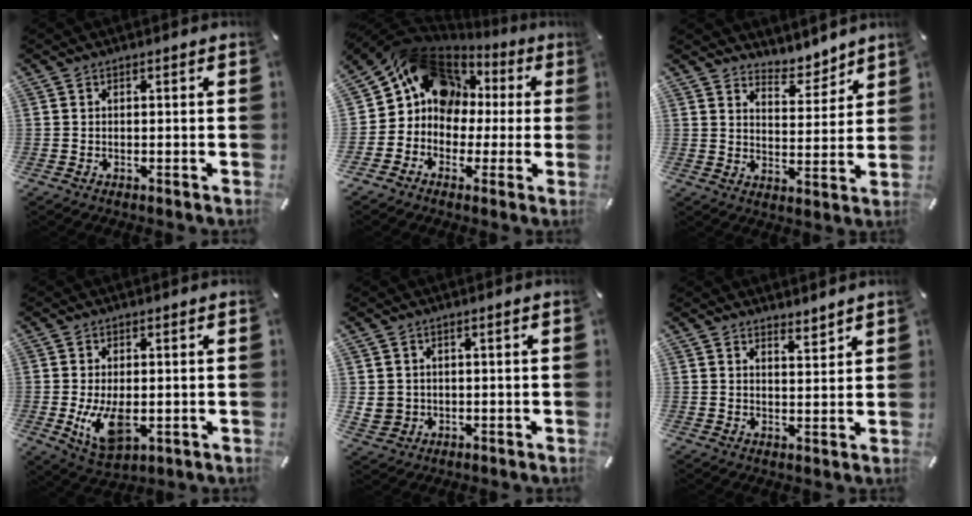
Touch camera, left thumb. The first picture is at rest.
{"total": 14.7, "force": [5.3, 12.7, 5.3], "torque": [-0.092, -0.033, 0.107]}
{"total": 6.5, "force": [5.7, 3.0, 0.0], "torque": [0.012, -0.057, 0.100]}
{"total": 9.0, "force": [-0.9, 5.1, 7.4], "torque": [-0.147, -0.013, -0.012]}
{"total": 3.9, "force": [0.6, 3.8, 0.8], "torque": [-0.029, 0.005, 0.013]}
{"total": 3.4, "force": [3.3, 0.6, 0.1], "torque": [0.009, -0.028, 0.060]}